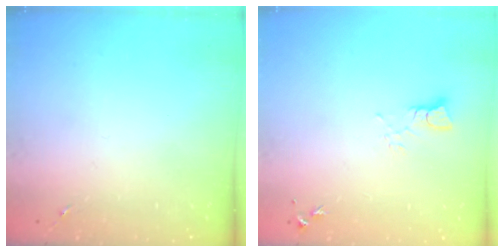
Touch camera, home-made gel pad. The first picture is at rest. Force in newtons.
{"total": 3.2, "press": 3.1, "slide": 0.4}